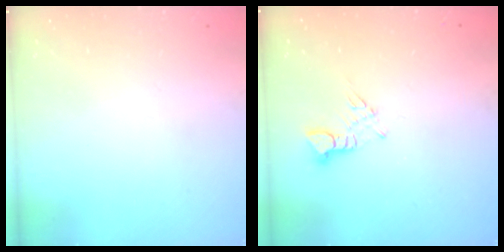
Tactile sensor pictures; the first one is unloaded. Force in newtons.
{"total": 2.9, "press": 2.9, "slide": 0.3}